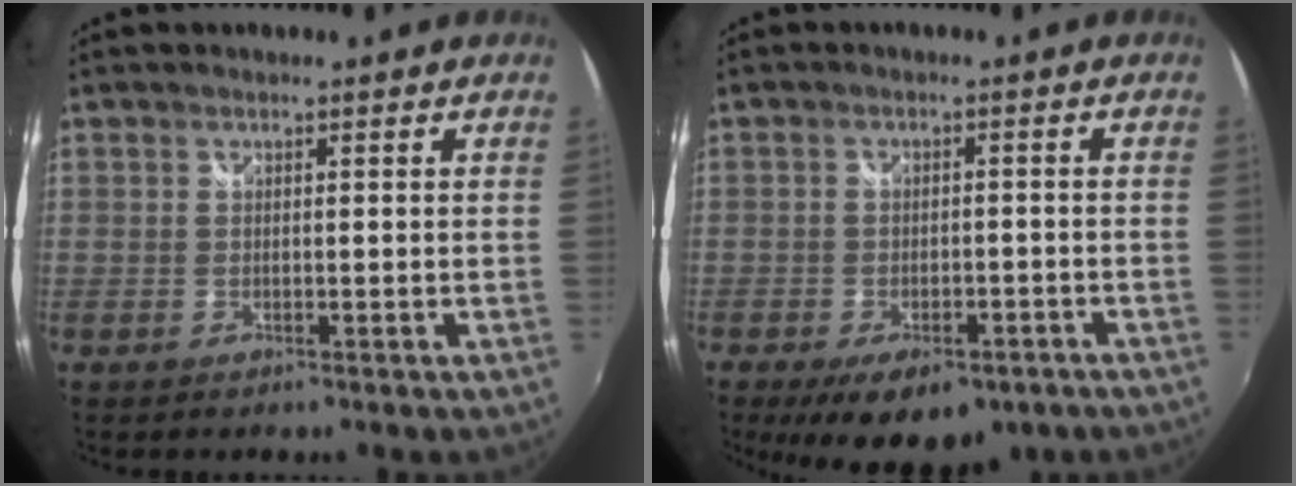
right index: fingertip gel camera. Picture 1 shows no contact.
{"total": 12.9, "force": [-8.5, 5.8, 7.7], "torque": [-0.153, -0.025, -0.112]}